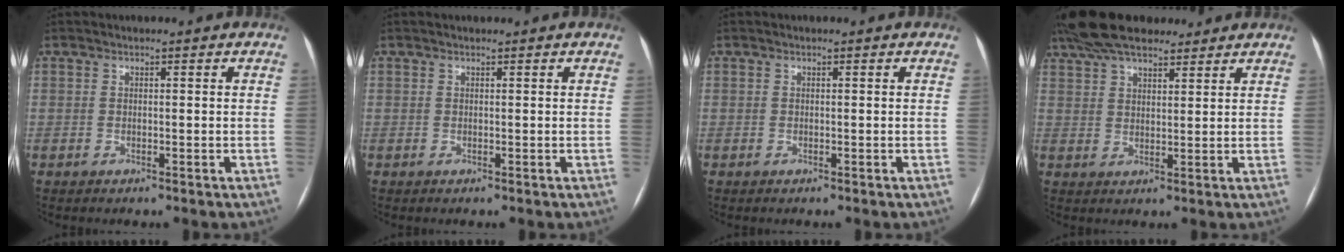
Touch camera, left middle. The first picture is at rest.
{"total": 0.8, "force": [0.7, 0.0, 0.3], "torque": [-0.005, 0.014, 0.015]}
{"total": 0.0}
{"total": 14.3, "force": [11.6, 4.8, 6.8], "torque": [-0.129, 0.052, 0.194]}